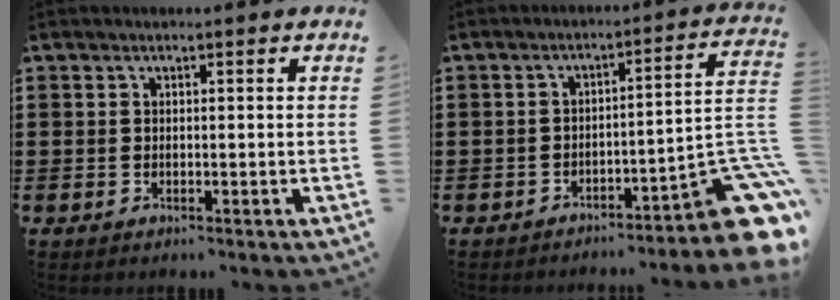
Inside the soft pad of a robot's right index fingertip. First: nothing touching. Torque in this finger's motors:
{"motor_torque": [2.06, -0.08, 1.05, 0.08]}